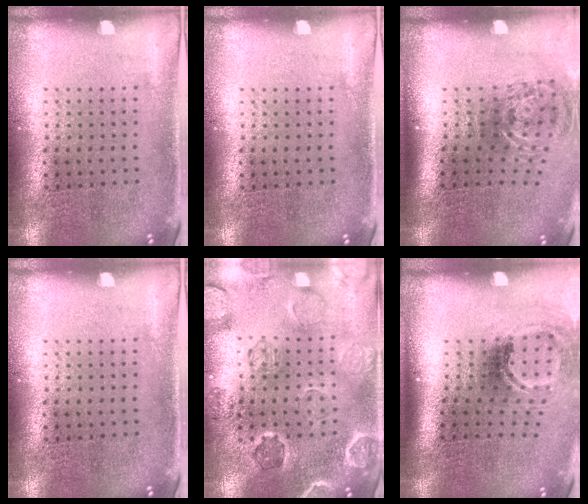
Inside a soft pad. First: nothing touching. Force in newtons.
{"total": 0.0}
{"total": 1.6, "press": 1.2, "slide": 1.1}
{"total": 0.0}
{"total": 1.0, "press": 0.9, "slide": 0.3}
{"total": 2.0, "press": 1.2, "slide": 1.6}